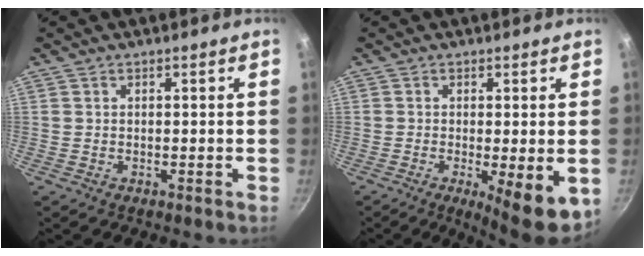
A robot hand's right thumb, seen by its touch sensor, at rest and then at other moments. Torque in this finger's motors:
{"motor_torque": [-0.38, 0.78, 0.01, -0.05, 0.07]}